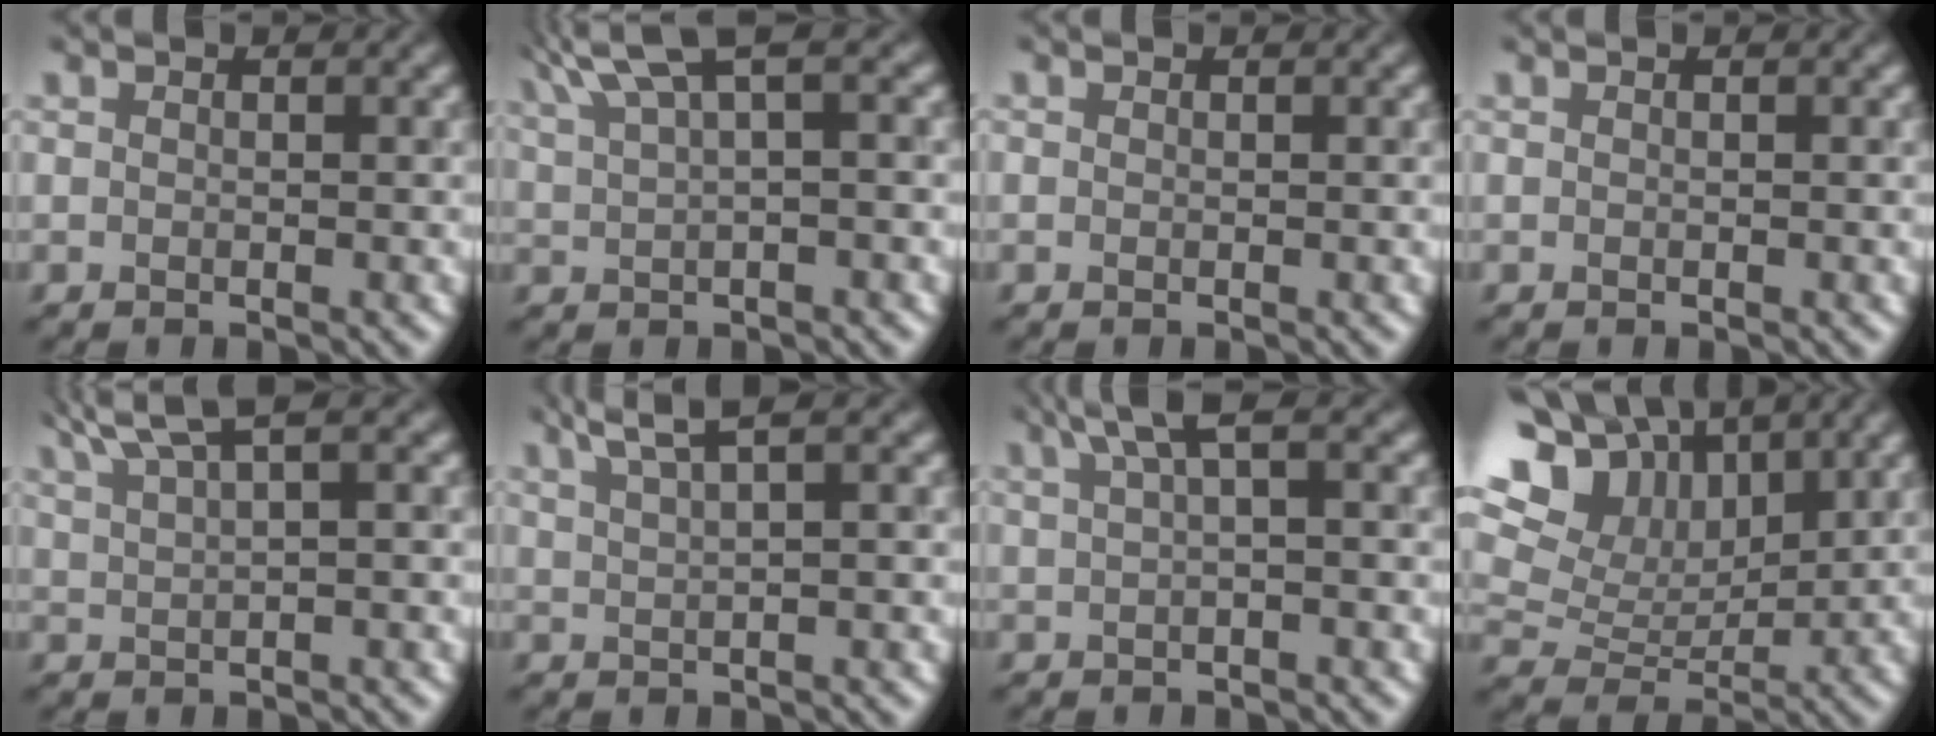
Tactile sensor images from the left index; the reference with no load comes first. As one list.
[{"total": 4.3, "force": [2.8, 0.7, 3.2], "torque": [-0.050, 0.022, 0.051]}, {"total": 0.0}, {"total": 0.0}, {"total": 4.2, "force": [3.3, 0.5, 2.6], "torque": [-0.039, 0.016, 0.055]}, {"total": 3.4, "force": [2.6, 0.3, 2.2], "torque": [-0.027, 0.013, 0.046]}, {"total": 3.0, "force": [1.5, 0.4, 2.5], "torque": [-0.037, 0.010, 0.027]}, {"total": 15.2, "force": [8.3, 10.1, 7.8], "torque": [-0.171, 0.045, 0.140]}]